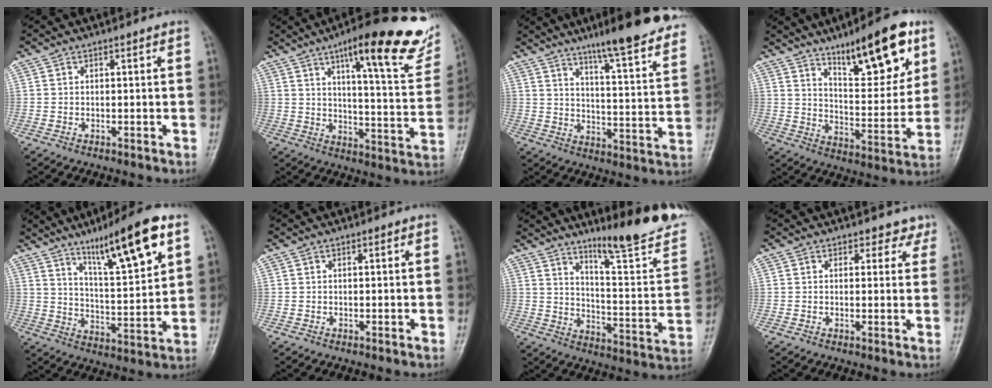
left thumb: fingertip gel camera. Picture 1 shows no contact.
{"total": 23.4, "force": [13.6, 5.5, 18.3], "torque": [-0.218, -0.045, 0.185]}
{"total": 21.6, "force": [16.0, 3.0, 14.2], "torque": [-0.167, -0.065, 0.213]}
{"total": 17.0, "force": [10.0, 5.3, 12.7], "torque": [-0.156, -0.054, 0.163]}
{"total": 16.0, "force": [9.1, 2.7, 12.9], "torque": [-0.197, -0.041, 0.154]}
{"total": 0.0}
{"total": 18.4, "force": [14.6, 1.7, 11.0], "torque": [-0.137, -0.107, 0.215]}
{"total": 2.8, "force": [2.2, 1.8, -0.1], "torque": [0.027, -0.014, 0.011]}